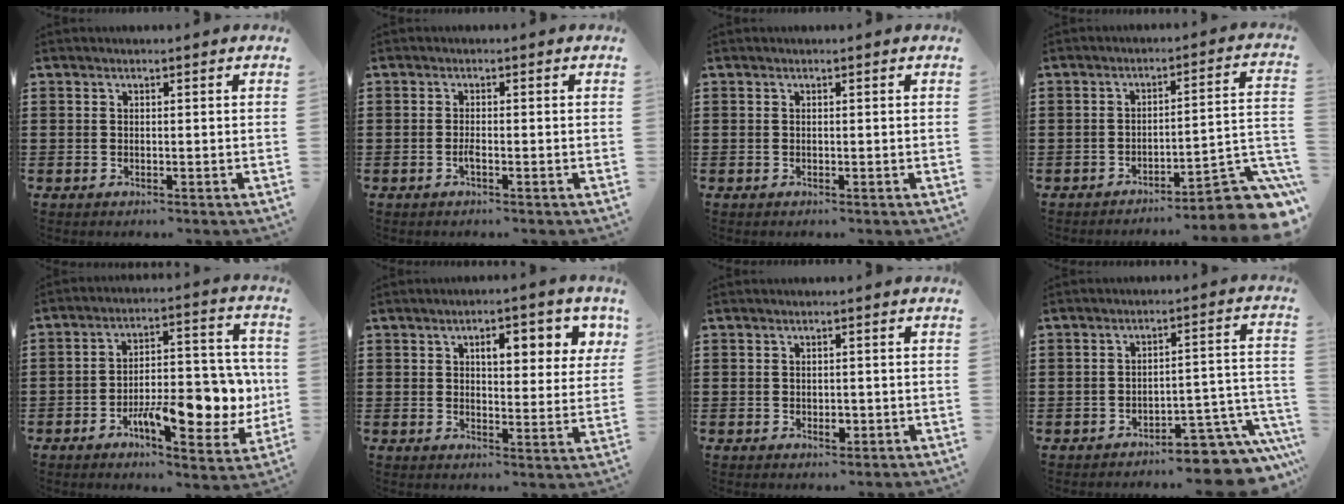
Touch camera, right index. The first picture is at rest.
{"total": 1.3, "force": [-0.7, 0.2, 1.1], "torque": [-0.028, -0.004, -0.014]}
{"total": 0.0}
{"total": 6.2, "force": [-4.6, 0.9, 4.1], "torque": [-0.054, -0.015, -0.088]}
{"total": 12.2, "force": [-3.6, 5.1, 10.5], "torque": [-0.156, -0.002, -0.058]}
{"total": 5.7, "force": [2.4, 2.3, 4.7], "torque": [-0.061, -0.006, 0.029]}
{"total": 1.8, "force": [-0.4, 1.0, 1.4], "torque": [-0.027, 0.000, -0.006]}
{"total": 7.1, "force": [-6.3, 1.2, 3.1], "torque": [-0.040, 0.011, -0.115]}